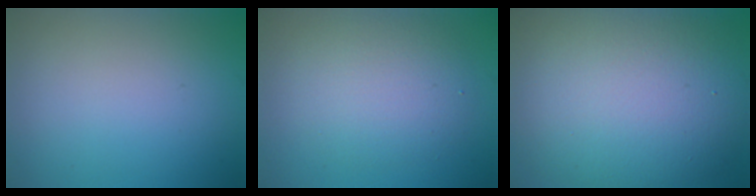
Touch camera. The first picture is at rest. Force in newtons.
{"total": 4.4, "press": 4.4, "slide": 0.3}
{"total": 15.0, "press": 15.0, "slide": 0.8}